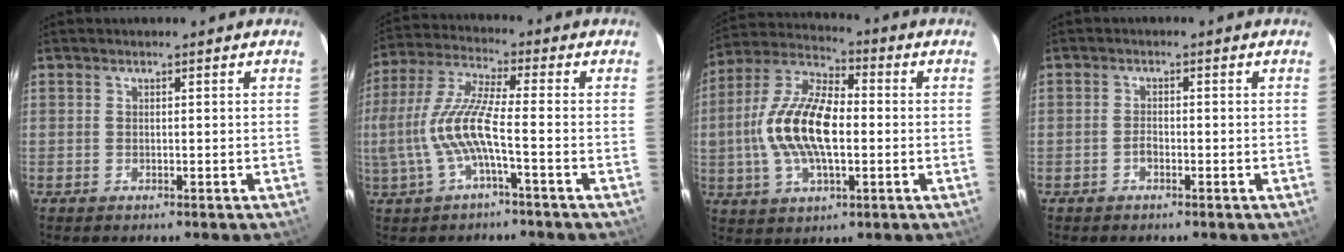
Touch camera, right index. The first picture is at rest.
{"total": 11.9, "force": [-2.9, 1.6, 11.4], "torque": [-0.246, 0.000, -0.048]}
{"total": 16.3, "force": [-1.0, 7.7, 14.4], "torque": [-0.293, 0.010, -0.023]}
{"total": 1.4, "force": [-0.8, 0.9, 0.7], "torque": [-0.014, 0.004, -0.015]}